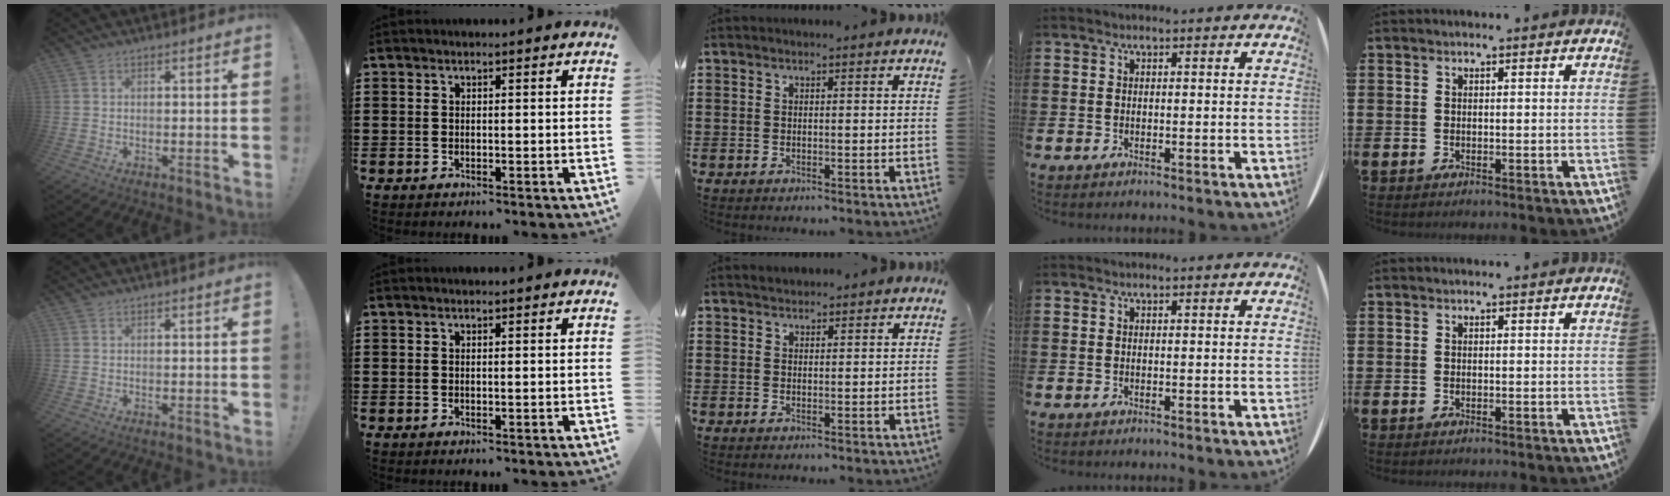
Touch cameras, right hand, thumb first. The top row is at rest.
{"middle": {"total": 1.1, "force": [1.0, 0.5, -0.2], "torque": [0.009, -0.002, 0.019]}}